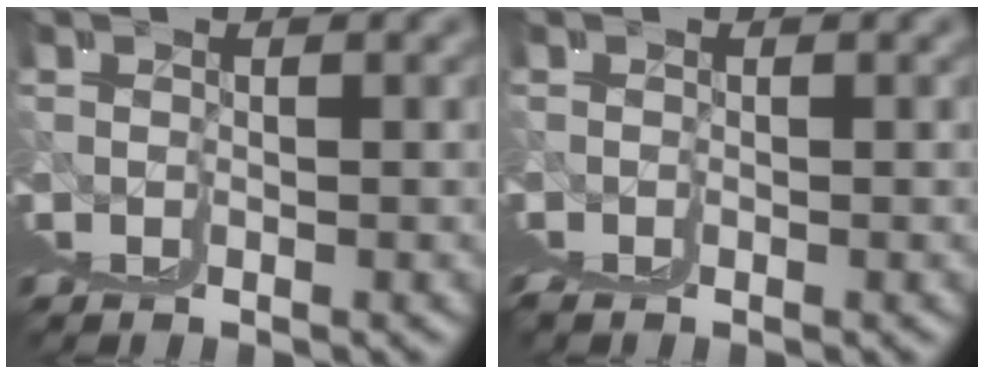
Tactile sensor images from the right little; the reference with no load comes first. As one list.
[{"total": 0.9, "force": [-0.4, 0.5, 0.6], "torque": [-0.015, -0.005, -0.003]}]